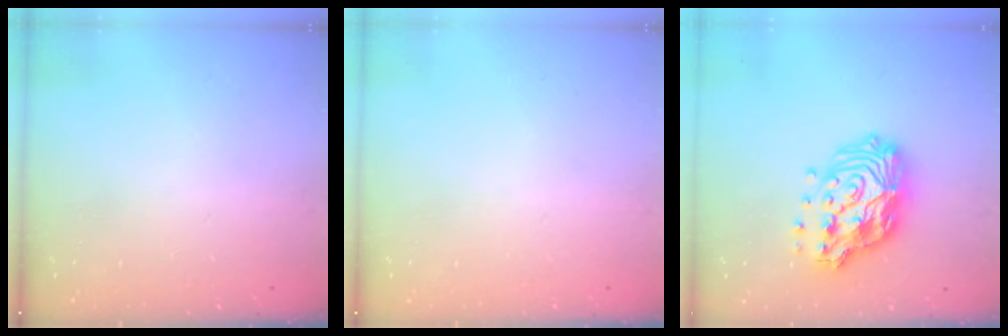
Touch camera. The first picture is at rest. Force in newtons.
{"total": 0.0}
{"total": 18.7, "press": 18.6, "slide": 1.5}